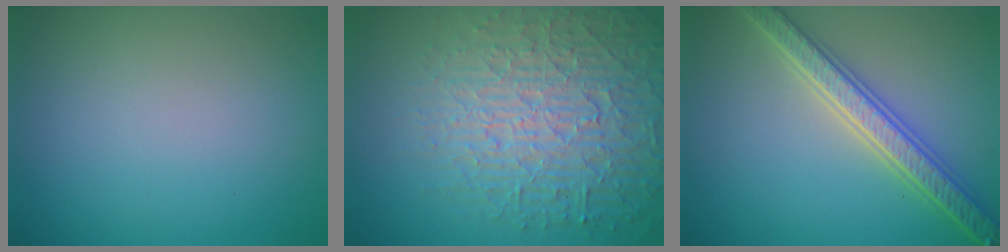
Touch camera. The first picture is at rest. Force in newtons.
{"total": 7.2, "press": 7.0, "slide": 1.7}
{"total": 5.5, "press": 5.4, "slide": 1.1}